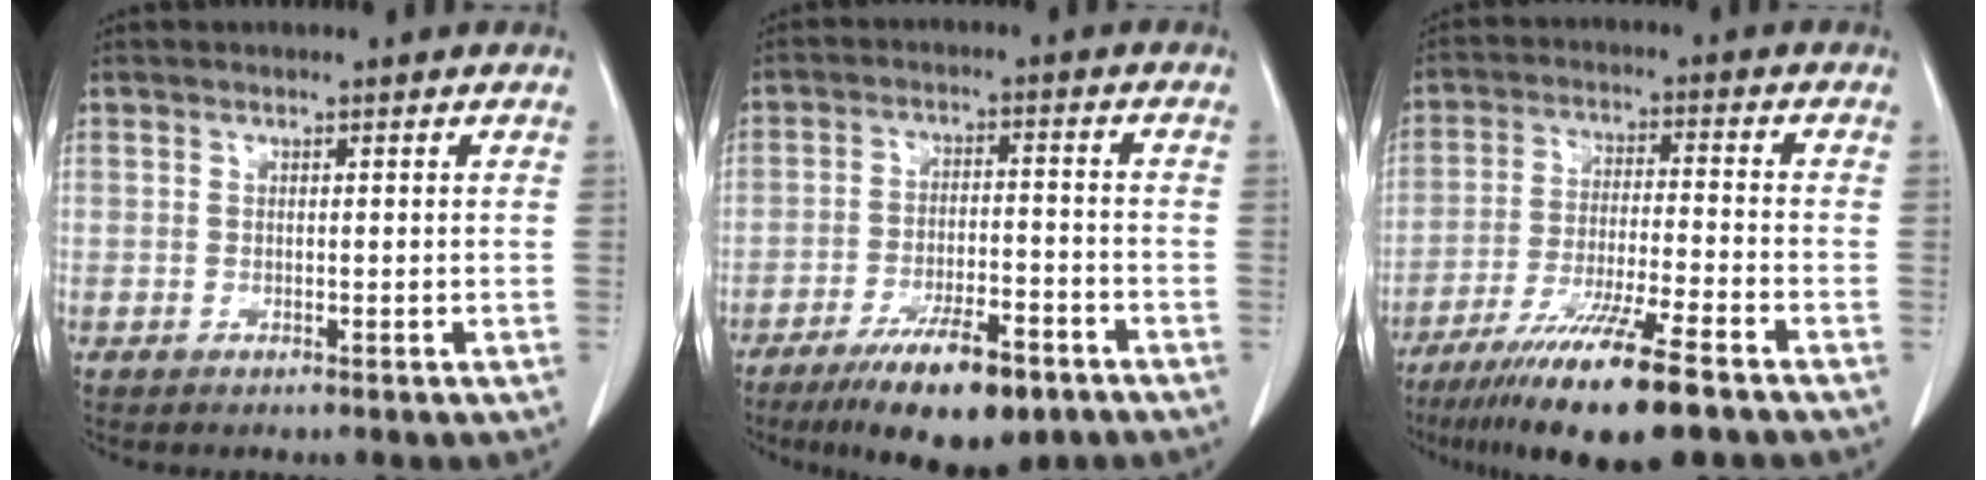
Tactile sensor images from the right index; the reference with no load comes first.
{"total": 12.1, "force": [-8.1, 3.0, 8.4], "torque": [-0.137, -0.015, -0.130]}
{"total": 14.5, "force": [-10.0, 0.4, 10.5], "torque": [-0.188, -0.042, -0.171]}